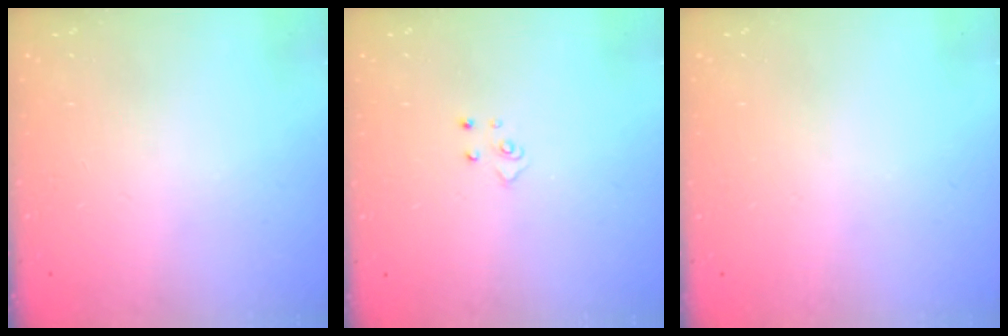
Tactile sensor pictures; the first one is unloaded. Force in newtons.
{"total": 4.3, "press": 4.3, "slide": 0.4}
{"total": 0.0}